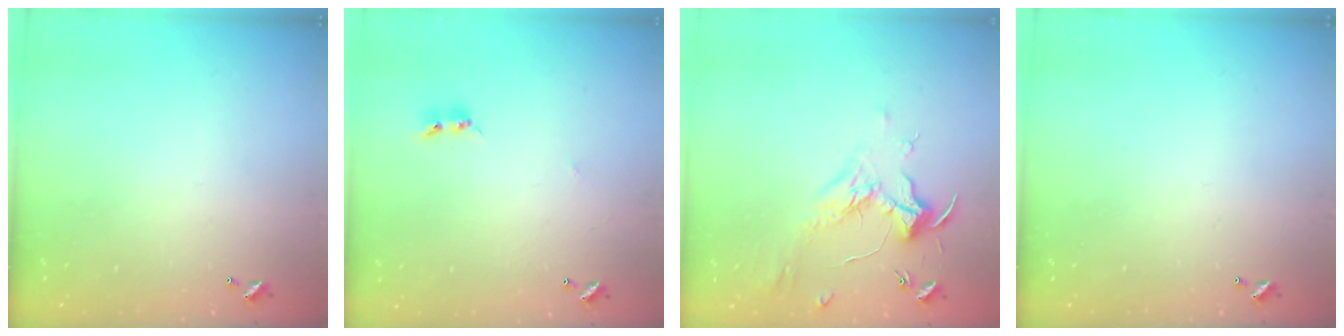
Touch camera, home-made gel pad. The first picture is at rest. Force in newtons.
{"total": 2.7, "press": 2.7, "slide": 0.3}
{"total": 1.9, "press": 1.7, "slide": 0.7}
{"total": 0.0}